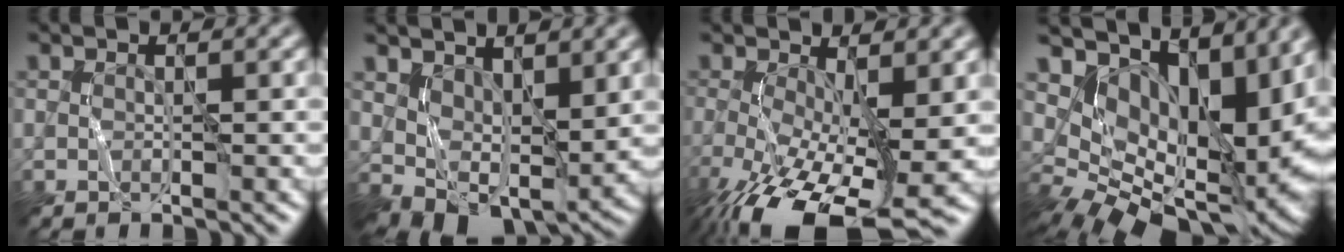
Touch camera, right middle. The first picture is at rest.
{"total": 6.1, "force": [1.1, 3.8, 4.7], "torque": [-0.089, -0.016, 0.032]}
{"total": 11.1, "force": [-4.2, 4.3, 9.3], "torque": [-0.179, -0.025, -0.061]}
{"total": 12.8, "force": [4.7, 7.6, 9.2], "torque": [-0.152, 0.003, 0.098]}